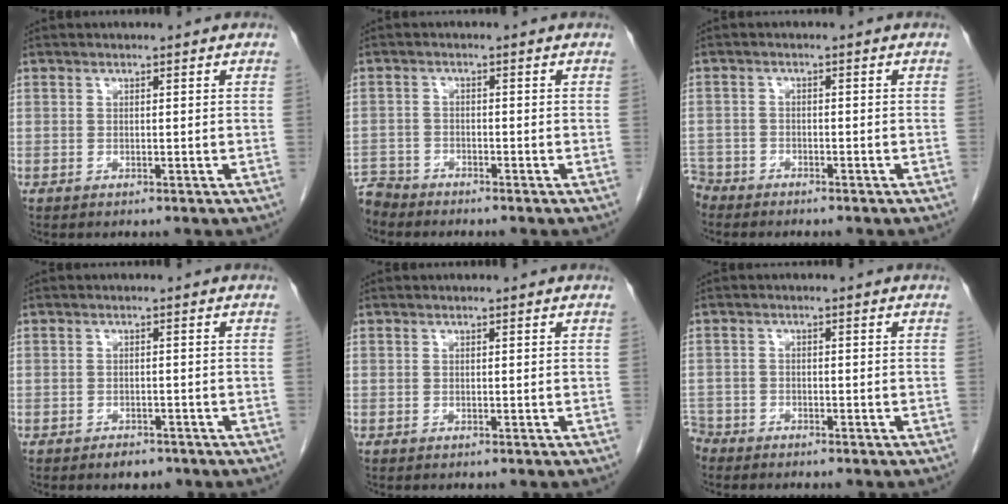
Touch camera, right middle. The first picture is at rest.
{"total": 3.9, "force": [-3.8, 0.7, -0.5], "torque": [0.011, -0.010, -0.075]}
{"total": 4.2, "force": [-3.9, 1.7, 0.1], "torque": [-0.003, -0.003, -0.076]}
{"total": 2.2, "force": [-1.7, 1.1, 0.8], "torque": [-0.018, 0.000, -0.018]}
{"total": 0.0}
{"total": 3.4, "force": [-3.1, 1.4, 0.0], "torque": [-0.004, -0.002, -0.063]}